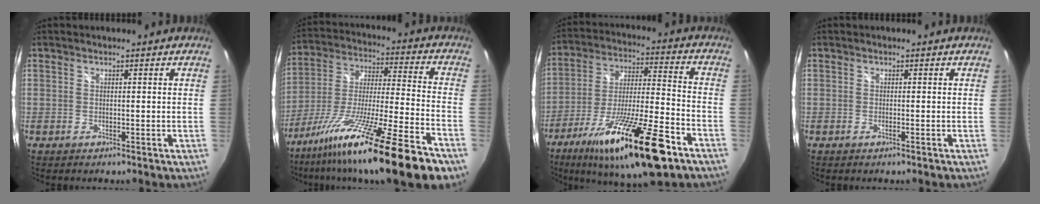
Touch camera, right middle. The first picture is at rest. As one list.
[{"total": 24.0, "force": [-16.3, 0.0, 17.6], "torque": [-0.305, -0.063, -0.277]}, {"total": 22.9, "force": [-13.6, 3.9, 18.0], "torque": [-0.324, -0.036, -0.231]}, {"total": 0.6, "force": [-0.2, -0.3, 0.4], "torque": [-0.004, 0.001, -0.004]}]